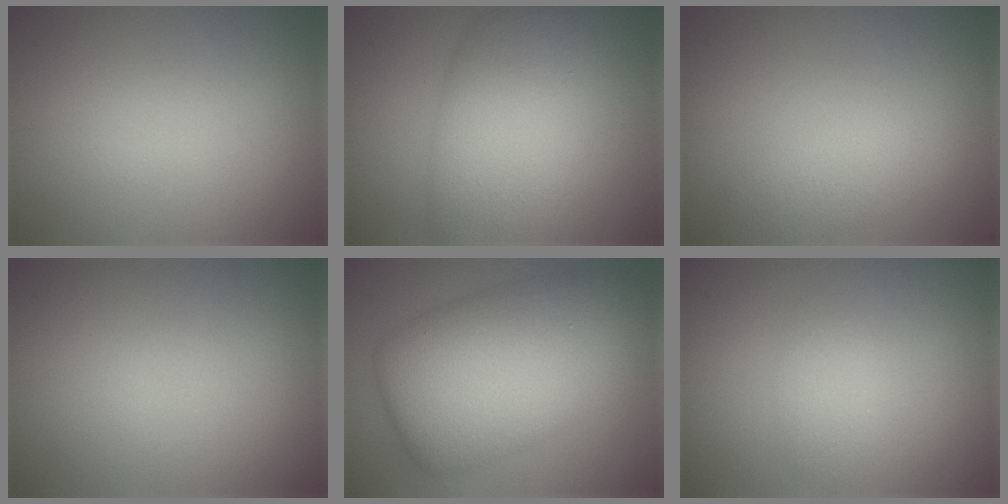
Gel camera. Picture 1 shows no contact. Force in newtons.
{"total": 8.6, "press": 8.6, "slide": 0.3}
{"total": 3.2, "press": 3.2, "slide": 0.1}
{"total": 0.0}
{"total": 11.7, "press": 11.7, "slide": 0.1}
{"total": 1.7, "press": 1.7, "slide": 0.0}